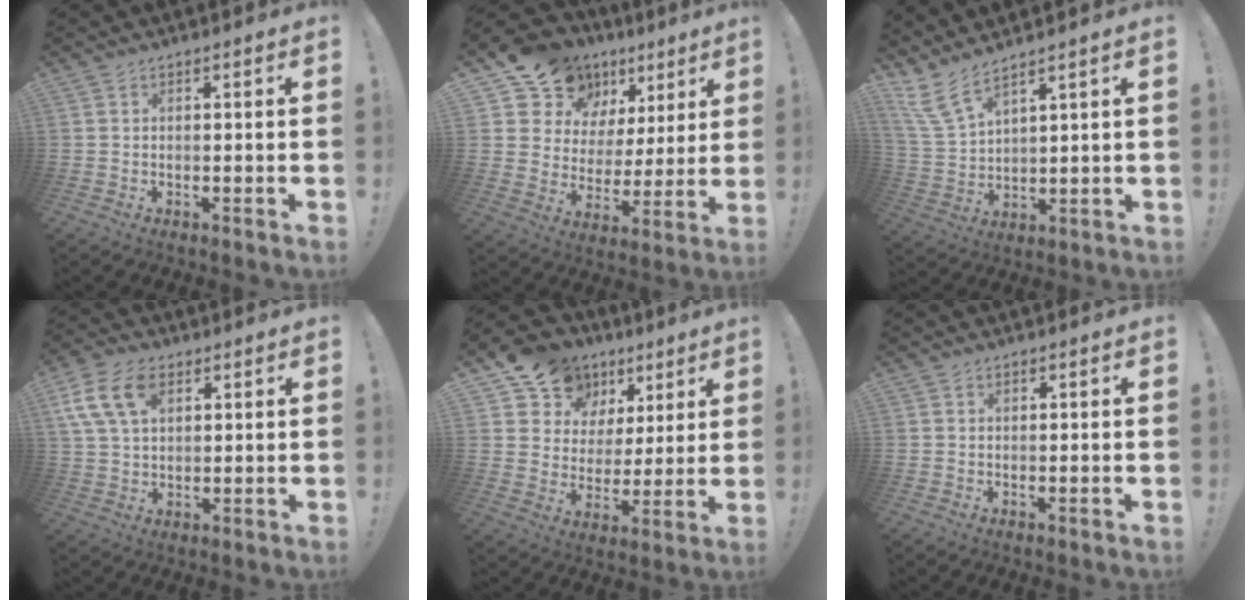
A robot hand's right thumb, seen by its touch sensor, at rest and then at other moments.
{"total": 12.9, "force": [10.5, 7.3, 2.3], "torque": [-0.057, -0.084, 0.200]}
{"total": 8.4, "force": [6.5, 2.5, 4.6], "torque": [-0.098, -0.028, 0.128]}
{"total": 12.2, "force": [5.1, 7.8, 7.9], "torque": [-0.158, -0.004, 0.099]}
{"total": 12.8, "force": [8.8, 8.8, 2.9], "torque": [-0.057, -0.058, 0.171]}
{"total": 0.0}